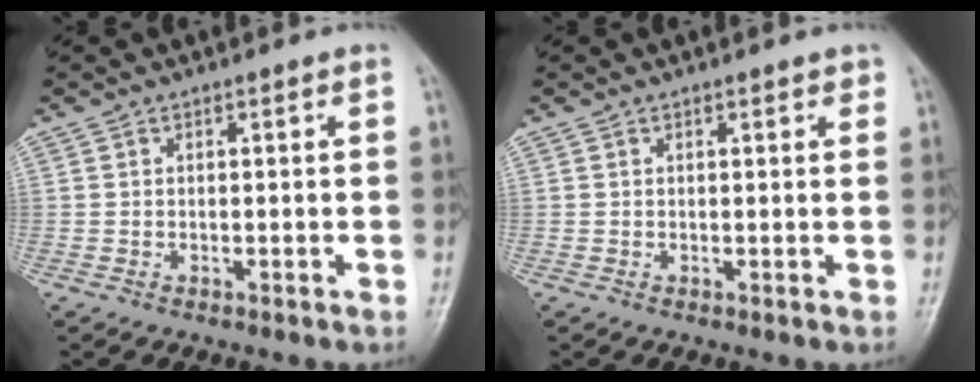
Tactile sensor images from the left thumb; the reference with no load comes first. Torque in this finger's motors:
{"motor_torque": [-0.09, 0.01, -0.24, -0.01, 0.03]}